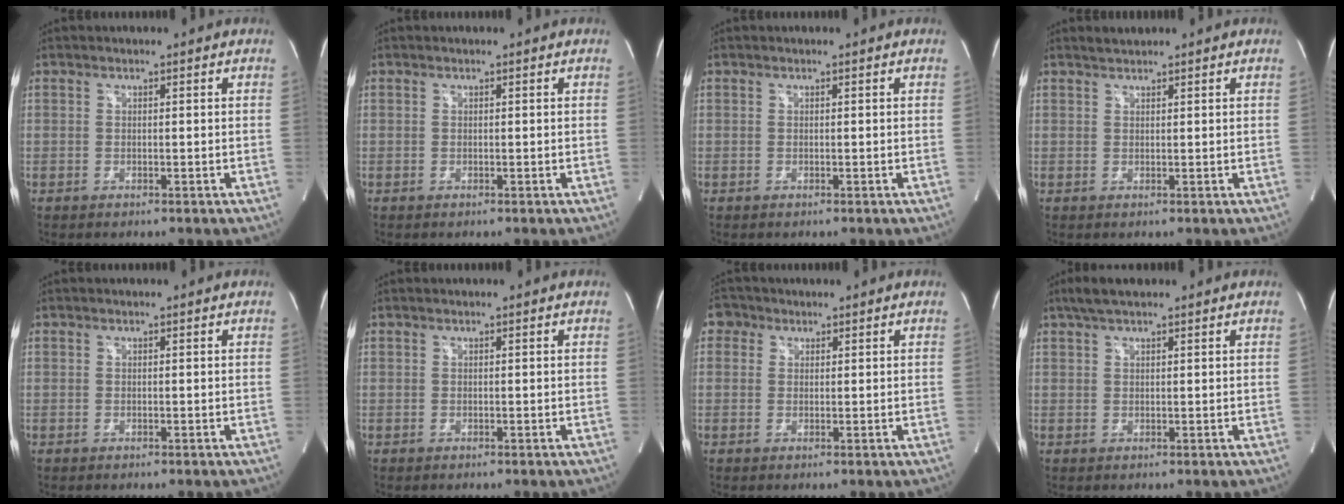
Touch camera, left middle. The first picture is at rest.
{"total": 0.0}
{"total": 0.0}
{"total": 1.2, "force": [1.2, 0.1, 0.2], "torque": [-0.012, 0.007, 0.027]}
{"total": 0.0}
{"total": 0.0}
{"total": 2.8, "force": [1.3, 2.4, 0.5], "torque": [-0.007, 0.010, 0.018]}
{"total": 3.9, "force": [3.0, 0.9, 2.3], "torque": [-0.051, 0.021, 0.056]}